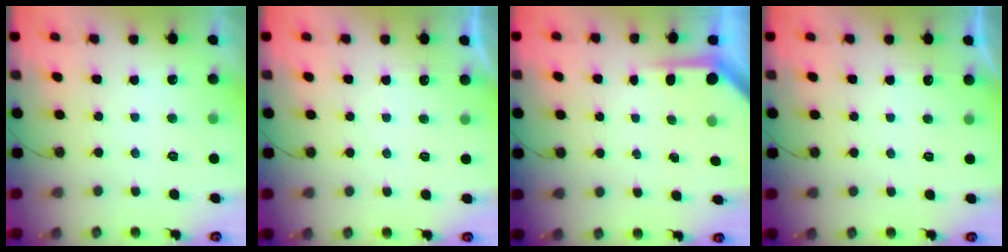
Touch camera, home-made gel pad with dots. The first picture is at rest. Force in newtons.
{"total": 3.1, "press": 3.1, "slide": 0.4}
{"total": 3.6, "press": 3.6, "slide": 0.4}
{"total": 3.1, "press": 3.1, "slide": 0.4}